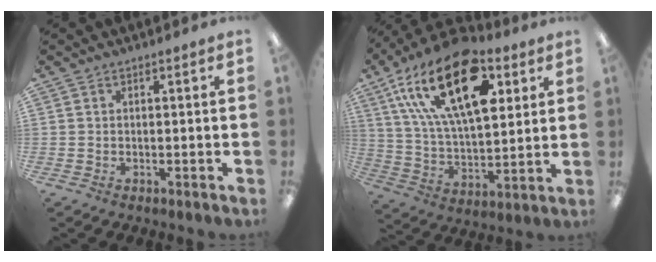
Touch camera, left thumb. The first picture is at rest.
{"total": 25.2, "force": [11.9, 12.7, 18.3], "torque": [-0.326, -0.045, 0.198]}